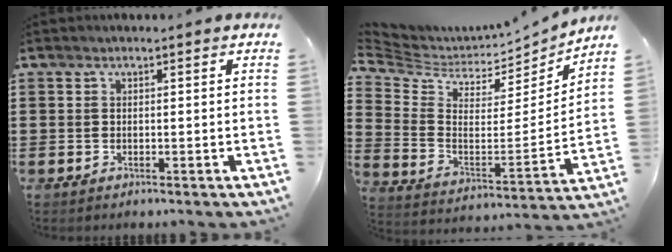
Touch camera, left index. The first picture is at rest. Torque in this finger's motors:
{"motor_torque": [1.81, -0.33, -0.02, -0.02]}